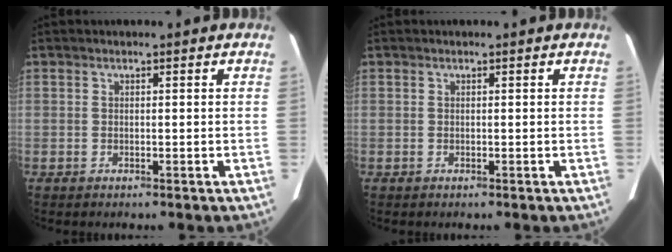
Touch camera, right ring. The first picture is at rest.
{"total": 0.0}